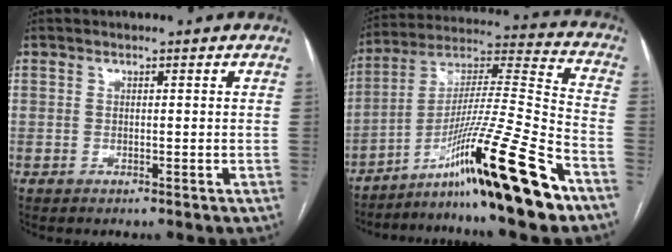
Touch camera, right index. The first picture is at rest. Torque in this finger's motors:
{"motor_torque": [1.90, -0.26, 0.42, 0.09]}